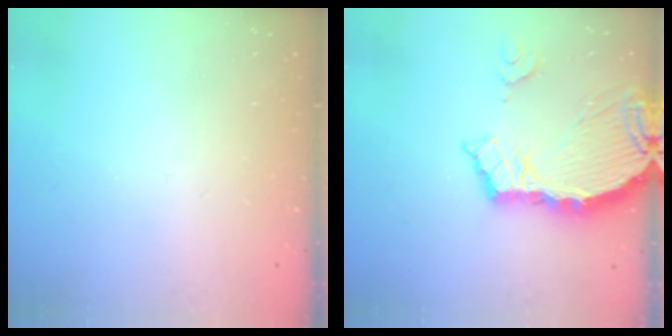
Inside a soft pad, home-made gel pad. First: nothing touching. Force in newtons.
{"total": 9.1, "press": 9.0, "slide": 1.1}